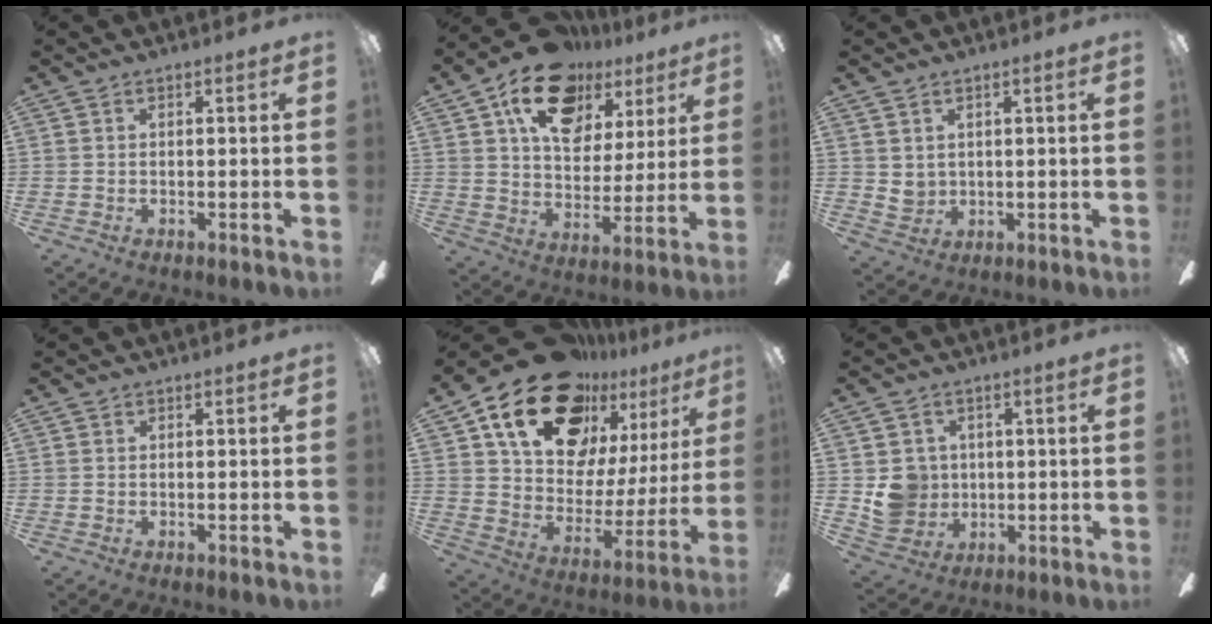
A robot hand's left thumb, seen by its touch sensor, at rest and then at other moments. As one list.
[{"total": 18.8, "force": [11.0, 11.7, 9.8], "torque": [-0.163, -0.048, 0.200]}, {"total": 3.2, "force": [1.9, 2.4, 0.9], "torque": [-0.024, -0.006, 0.037]}, {"total": 0.0}, {"total": 22.9, "force": [15.5, 12.9, 10.9], "torque": [-0.185, -0.093, 0.289]}, {"total": 7.6, "force": [0.9, 7.4, 1.5], "torque": [-0.034, 0.002, 0.027]}]